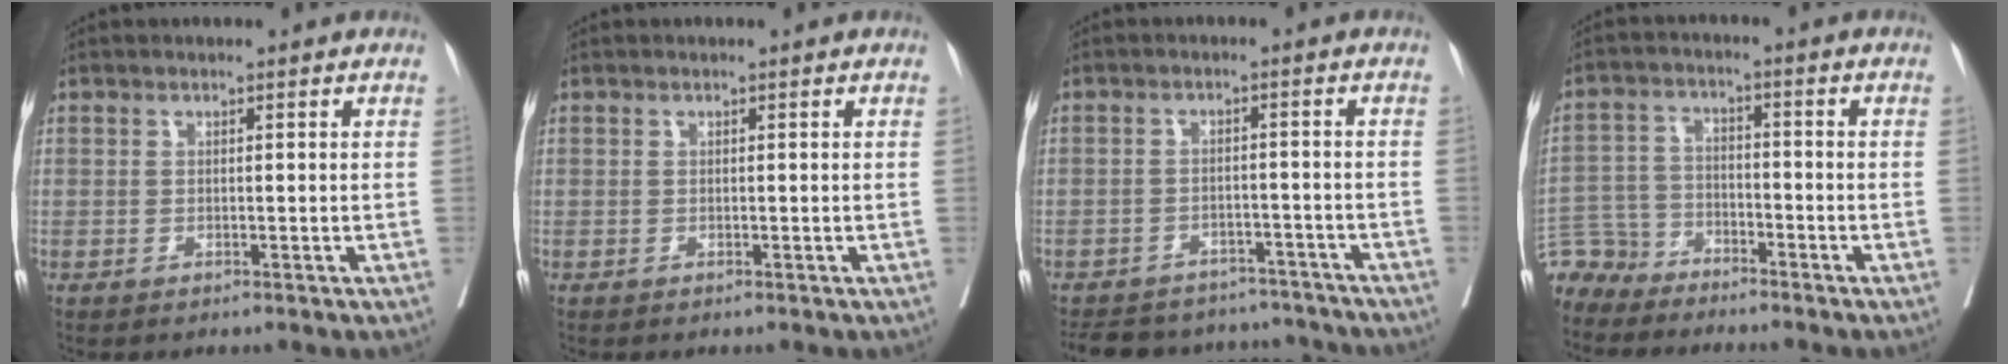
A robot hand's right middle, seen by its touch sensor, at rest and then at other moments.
{"total": 0.0}
{"total": 15.4, "force": [-13.9, 5.5, 3.6], "torque": [-0.082, 0.013, -0.177]}
{"total": 6.2, "force": [-5.8, 2.0, -1.1], "torque": [0.021, 0.007, -0.119]}